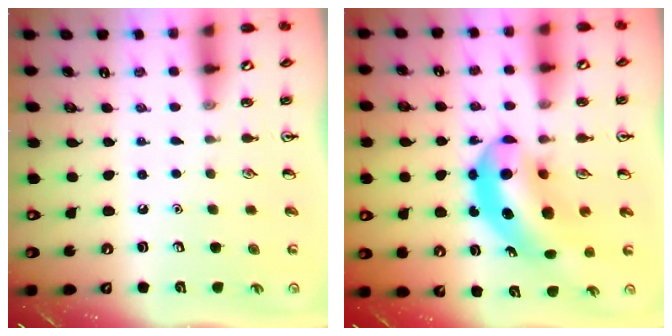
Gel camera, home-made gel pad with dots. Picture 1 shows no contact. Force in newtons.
{"total": 12.3, "press": 11.6, "slide": 3.9}